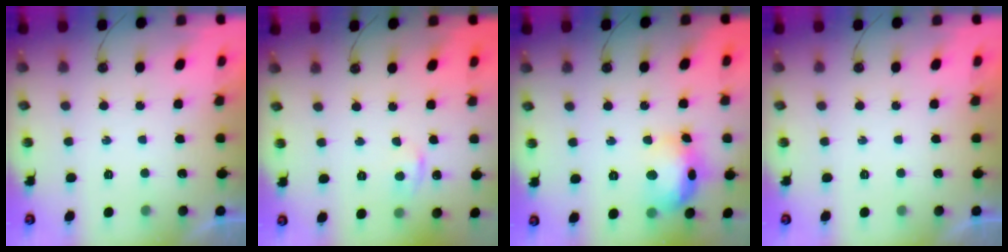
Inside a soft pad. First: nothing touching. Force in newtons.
{"total": 5.5, "press": 5.4, "slide": 0.7}
{"total": 14.3, "press": 14.1, "slide": 2.0}
{"total": 0.0}